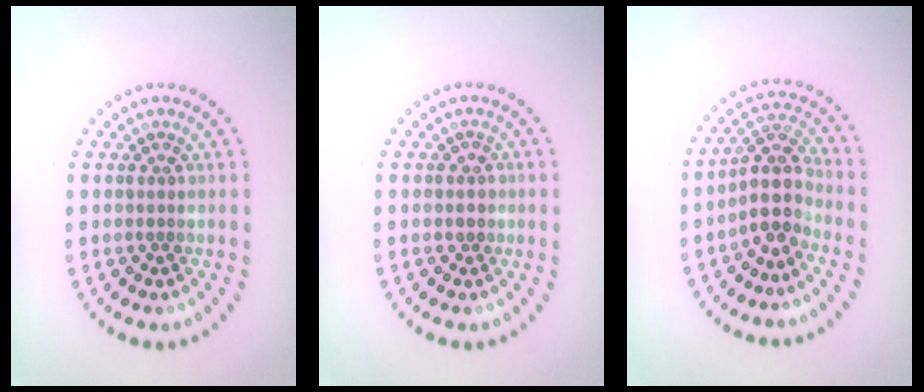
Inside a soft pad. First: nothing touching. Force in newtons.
{"total": 0.8, "press": 0.6, "slide": 0.5}
{"total": 3.8, "press": 3.0, "slide": 2.3}